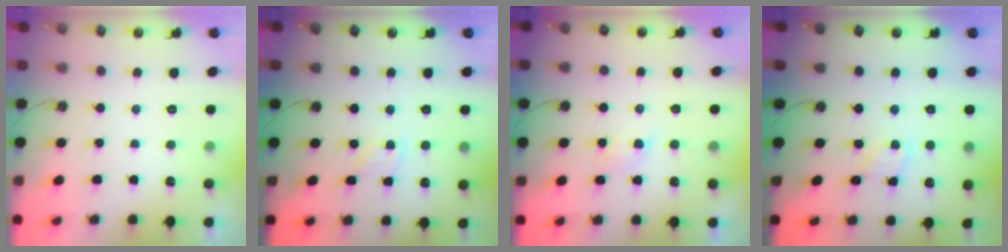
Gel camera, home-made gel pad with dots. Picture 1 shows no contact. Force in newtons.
{"total": 4.5, "press": 4.4, "slide": 0.5}
{"total": 2.9, "press": 2.9, "slide": 0.5}
{"total": 3.7, "press": 3.7, "slide": 0.3}